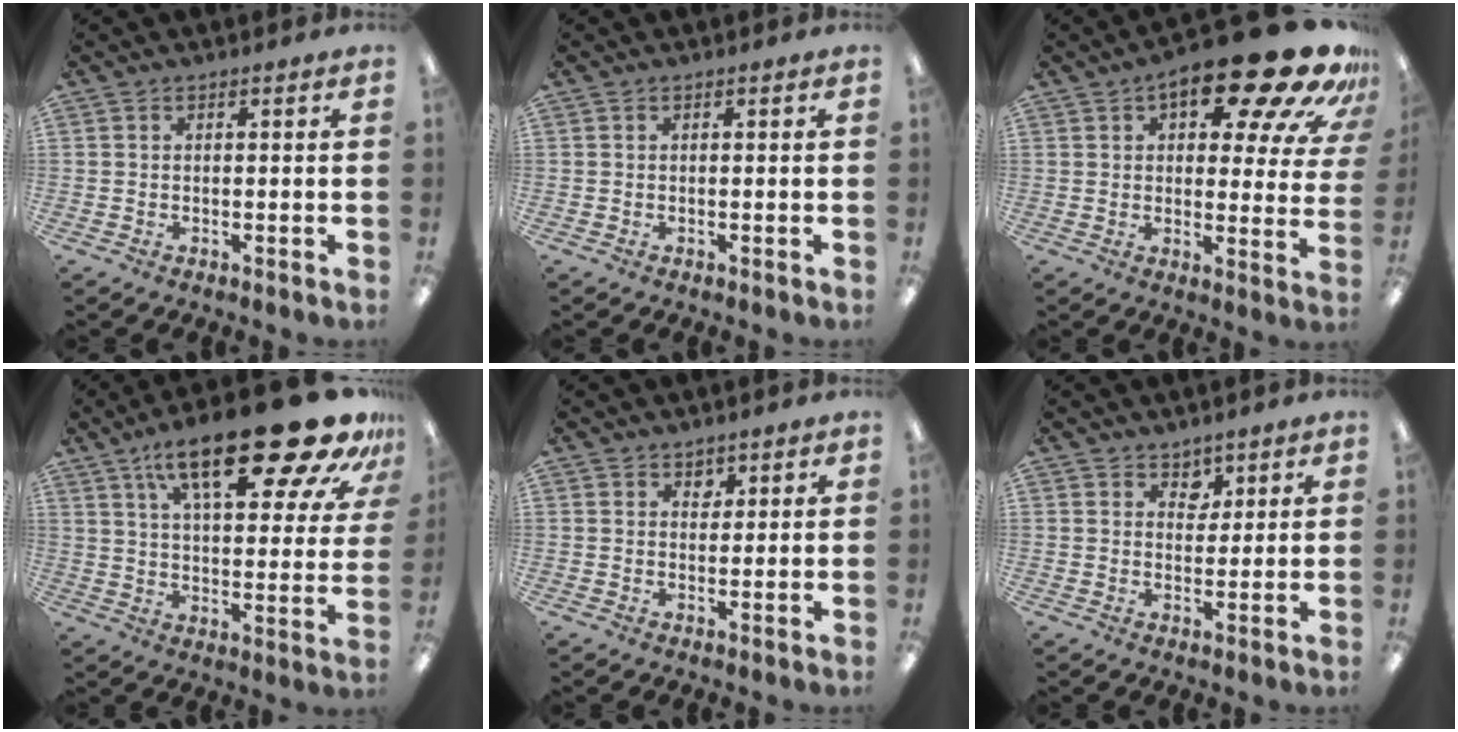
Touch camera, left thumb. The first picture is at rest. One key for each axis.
{"total": 0.0}
{"total": 20.5, "fx": 12.6, "fy": 7.1, "fz": 14.5, "tx": -0.195, "ty": -0.076, "tz": 0.198}
{"total": 25.7, "fx": 16.1, "fy": 8.4, "fz": 18.2, "tx": -0.261, "ty": -0.100, "tz": 0.253}
{"total": 2.3, "fx": 1.7, "fy": 1.6, "fz": 0.4, "tx": 0.015, "ty": -0.010, "tz": 0.026}
{"total": 3.7, "fx": 2.6, "fy": 2.7, "fz": 0.2, "tx": 0.008, "ty": -0.011, "tz": 0.044}